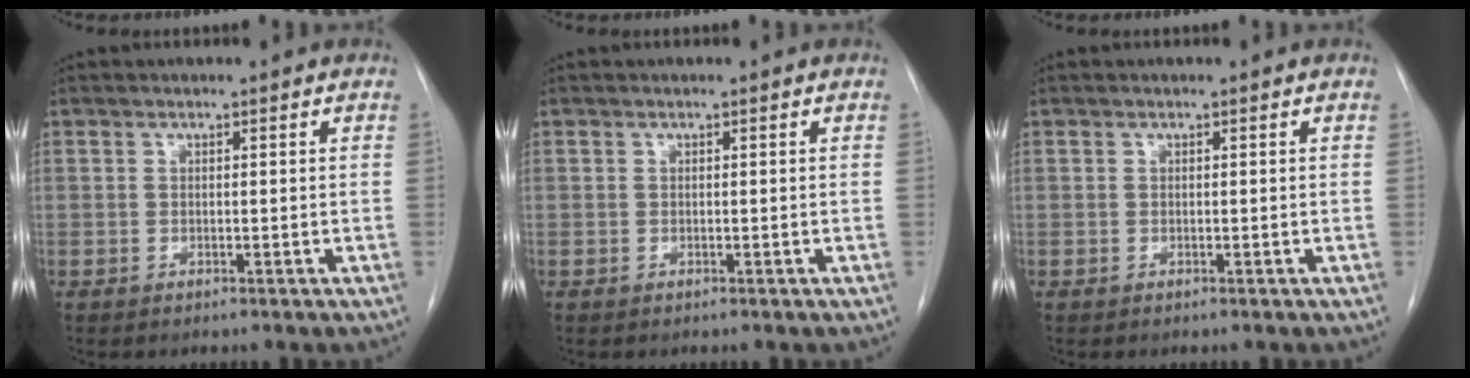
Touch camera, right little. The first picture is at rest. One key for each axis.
{"total": 0.0}
{"total": 0.0}